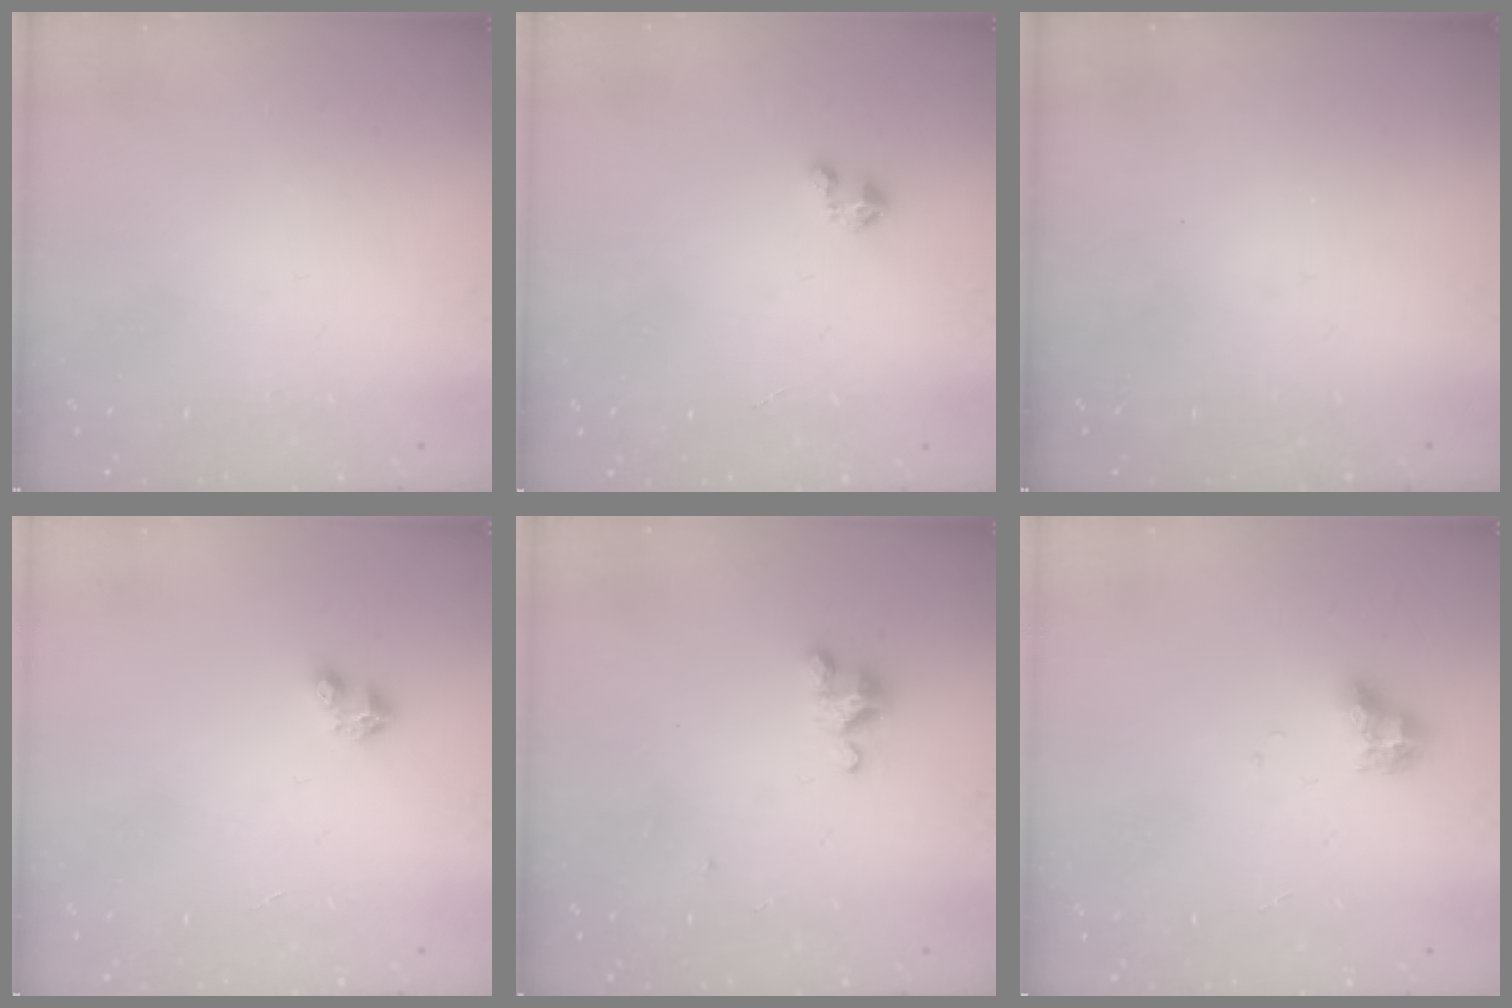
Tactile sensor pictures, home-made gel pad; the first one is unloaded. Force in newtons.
{"total": 2.1, "press": 2.1, "slide": 0.2}
{"total": 0.0}
{"total": 3.0, "press": 2.9, "slide": 0.3}
{"total": 2.9, "press": 2.9, "slide": 0.3}
{"total": 7.4, "press": 7.4, "slide": 0.5}